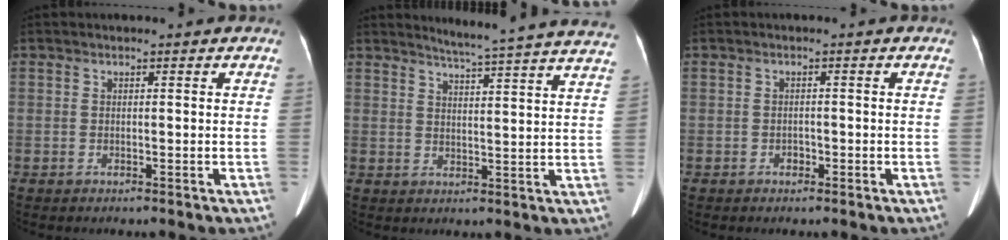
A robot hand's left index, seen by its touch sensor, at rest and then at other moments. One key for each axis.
{"total": 18.3, "fx": 17.1, "fy": -1.2, "fz": 6.4, "tx": -0.099, "ty": -0.059, "tz": 0.201}
{"total": 1.0, "fx": -0.7, "fy": 0.6, "fz": 0.4, "tx": -0.007, "ty": 0.002, "tz": -0.010}